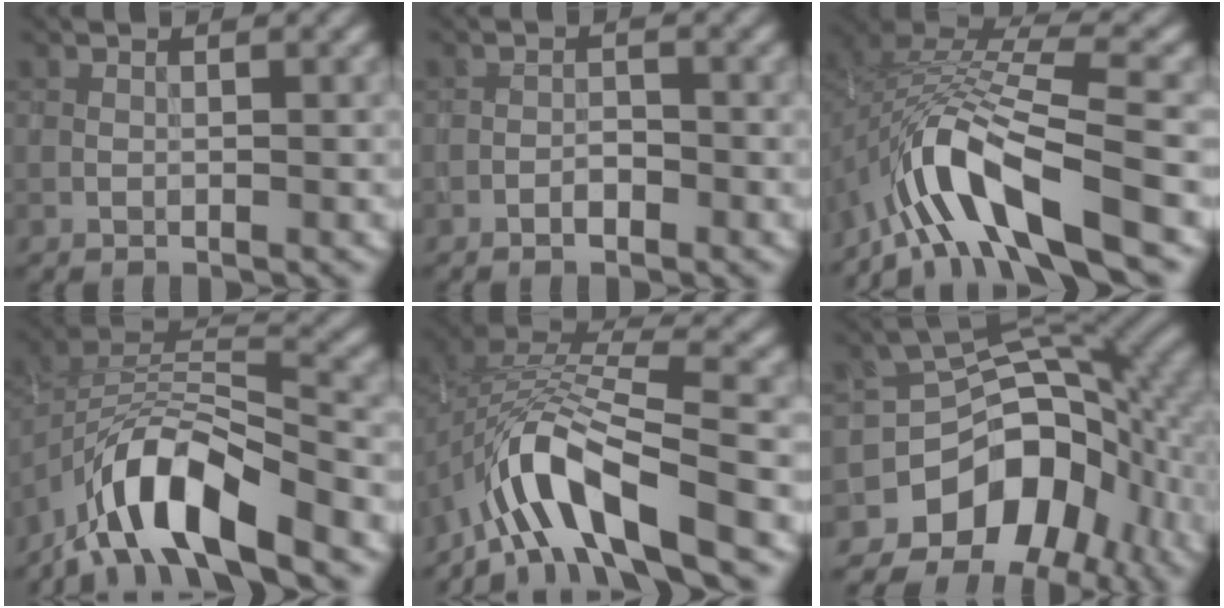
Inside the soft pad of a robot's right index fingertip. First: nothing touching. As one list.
[{"total": 1.2, "force": [-0.8, 0.5, 0.8], "torque": [-0.011, 0.003, -0.017]}, {"total": 10.1, "force": [-5.8, 2.9, 7.8], "torque": [-0.137, 0.007, -0.112]}, {"total": 9.3, "force": [-6.0, 3.4, 6.4], "torque": [-0.107, 0.007, -0.116]}, {"total": 9.0, "force": [-5.5, 2.7, 6.5], "torque": [-0.111, 0.004, -0.108]}, {"total": 9.8, "force": [-4.5, 6.8, 5.4], "torque": [-0.073, 0.004, -0.086]}]